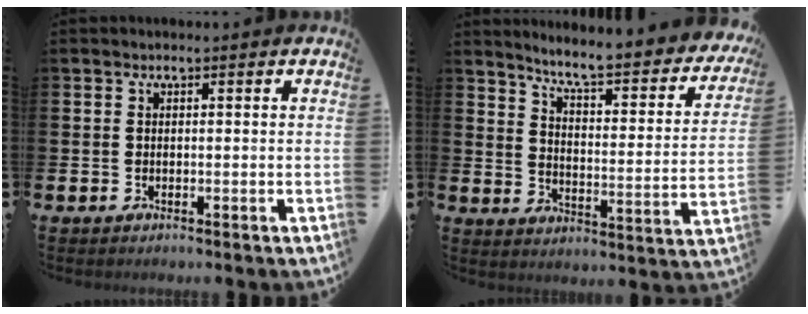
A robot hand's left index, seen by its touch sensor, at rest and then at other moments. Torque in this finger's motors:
{"motor_torque": [0.20, -0.53, 0.63, 0.13]}